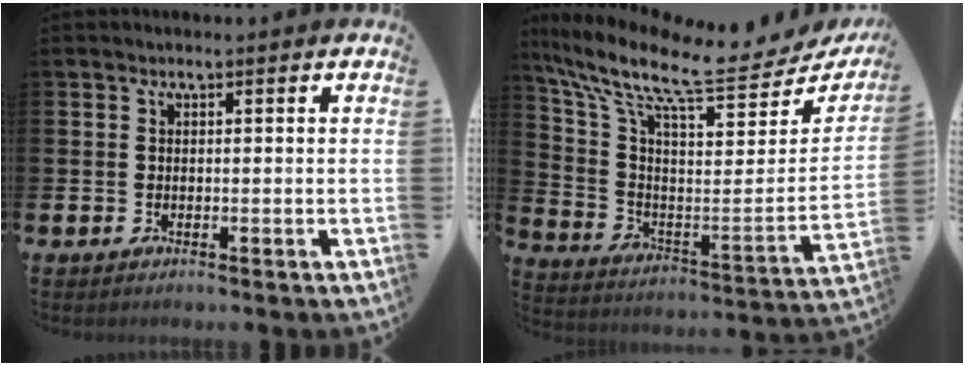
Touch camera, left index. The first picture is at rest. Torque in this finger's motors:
{"motor_torque": [1.08, -1.06, 1.05, 0.21]}